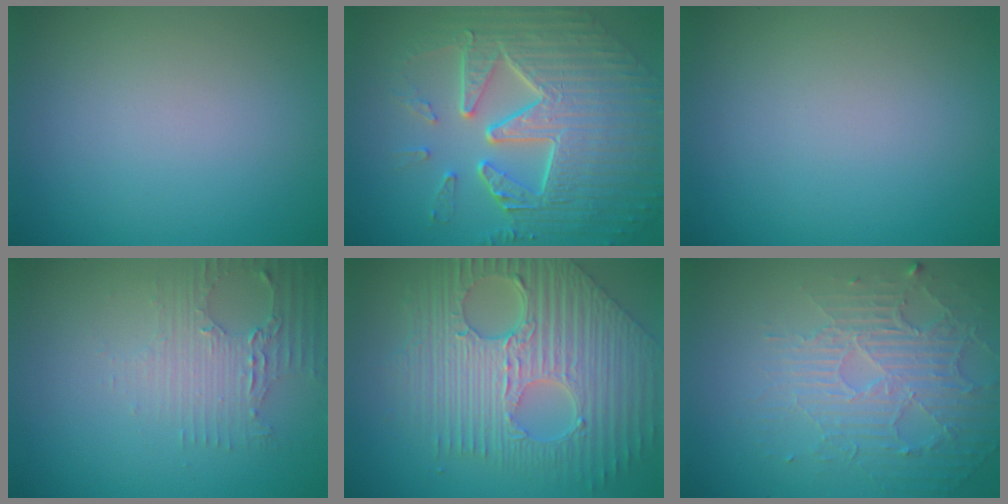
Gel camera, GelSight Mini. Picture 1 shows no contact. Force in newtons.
{"total": 9.7, "press": 6.6, "slide": 7.1}
{"total": 0.0}
{"total": 2.9, "press": 2.5, "slide": 1.5}
{"total": 10.6, "press": 7.2, "slide": 7.8}
{"total": 5.0, "press": 3.2, "slide": 3.8}